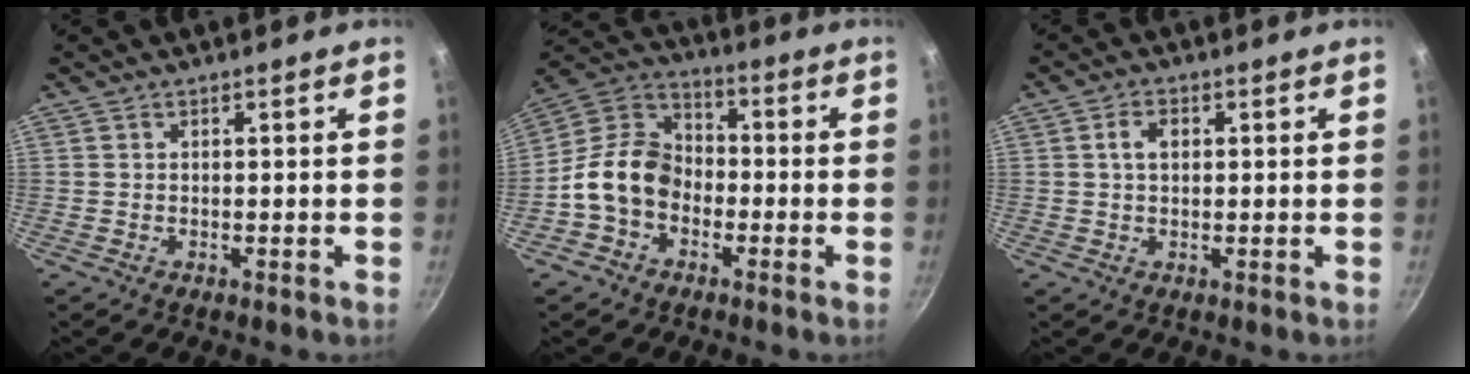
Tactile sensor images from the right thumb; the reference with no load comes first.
{"total": 12.3, "force": [-3.4, 9.3, 7.2], "torque": [-0.097, 0.043, -0.085]}
{"total": 3.3, "force": [0.6, 2.3, 2.3], "torque": [-0.029, 0.006, 0.008]}